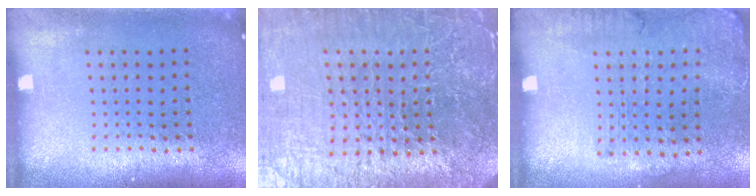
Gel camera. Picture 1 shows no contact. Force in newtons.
{"total": 6.7, "press": 5.9, "slide": 3.1}
{"total": 1.3, "press": 1.2, "slide": 0.6}